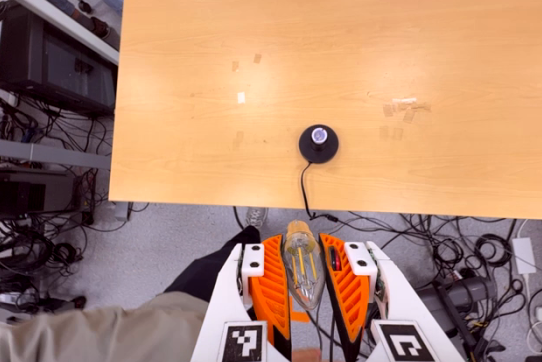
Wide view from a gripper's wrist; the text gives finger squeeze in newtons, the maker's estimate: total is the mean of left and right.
{"total": 20.6, "left": 22.0, "right": 19.1}